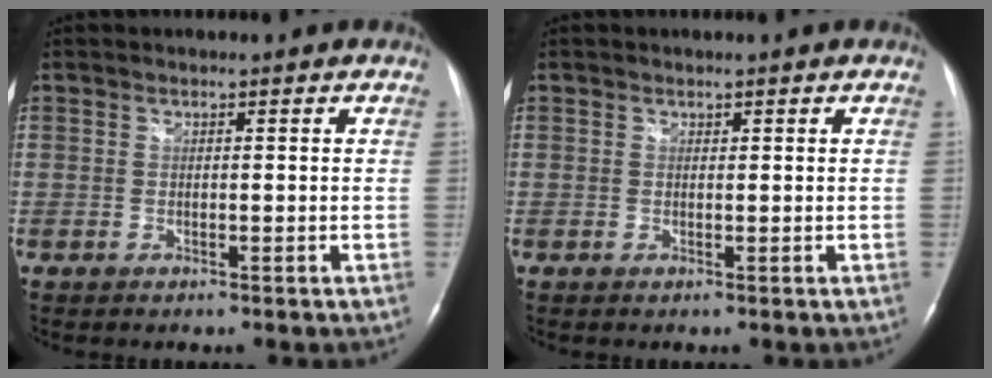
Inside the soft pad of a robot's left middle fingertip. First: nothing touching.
{"total": 0.0}